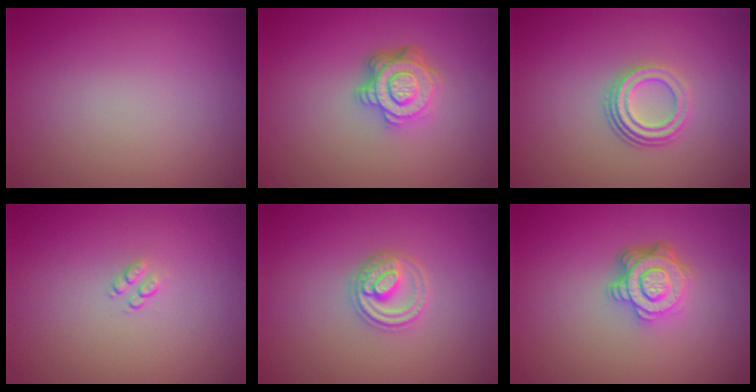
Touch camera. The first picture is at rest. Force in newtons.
{"total": 4.7, "press": 3.5, "slide": 3.2}
{"total": 3.2, "press": 2.3, "slide": 2.3}
{"total": 0.9, "press": 0.6, "slide": 0.7}
{"total": 2.8, "press": 2.8, "slide": 0.3}
{"total": 4.7, "press": 3.5, "slide": 3.2}